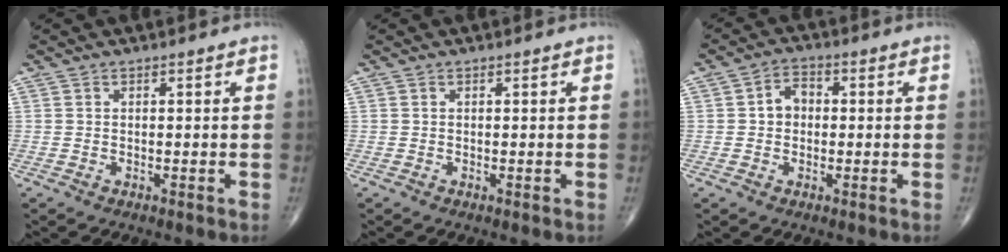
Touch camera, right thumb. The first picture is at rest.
{"total": 0.0}
{"total": 4.2, "force": [0.0, 3.4, 2.5], "torque": [-0.026, 0.017, -0.008]}